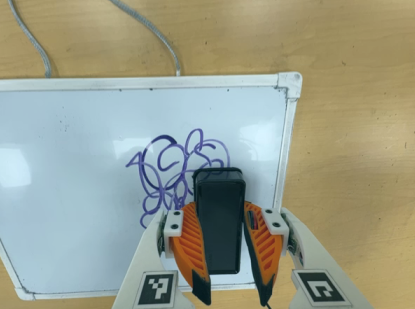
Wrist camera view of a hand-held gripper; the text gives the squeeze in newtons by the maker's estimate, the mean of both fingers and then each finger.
{"total": 13.7, "left": 12.8, "right": 14.6}